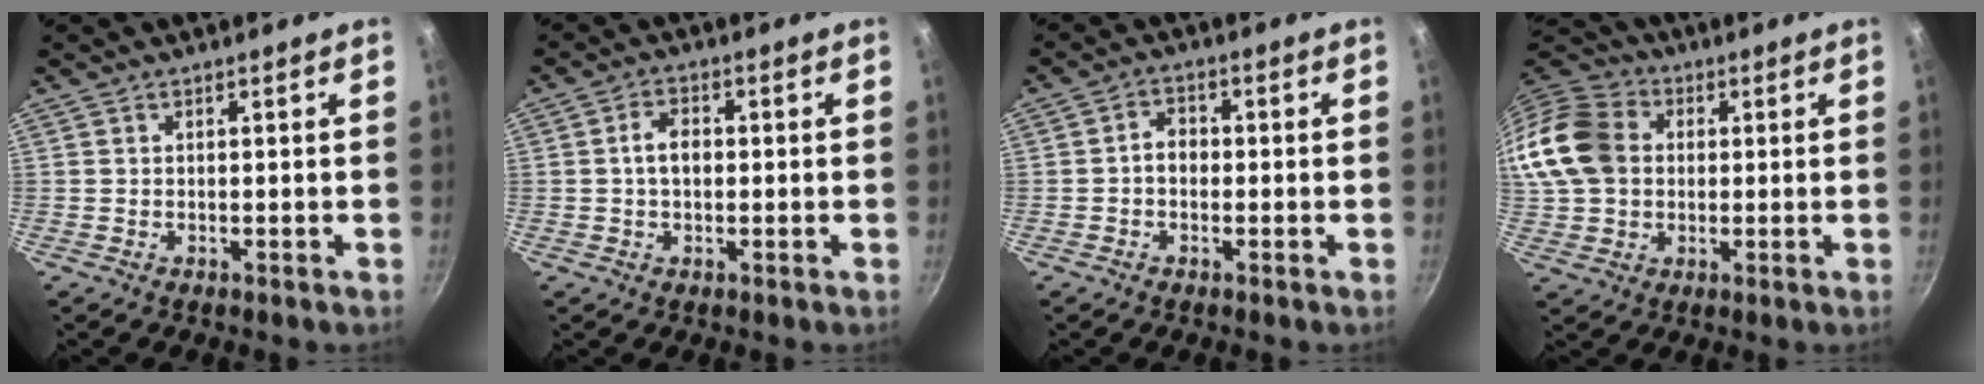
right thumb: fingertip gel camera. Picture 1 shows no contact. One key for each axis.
{"total": 4.5, "fx": 0.1, "fy": 2.9, "fz": 3.4, "tx": -0.050, "ty": 0.013, "tz": -0.004}
{"total": 3.4, "fx": -0.5, "fy": 2.6, "fz": 2.1, "tx": -0.017, "ty": 0.014, "tz": -0.013}
{"total": 16.9, "fx": 1.9, "fy": 13.6, "fz": 9.9, "tx": -0.190, "ty": 0.026, "tz": 0.023}